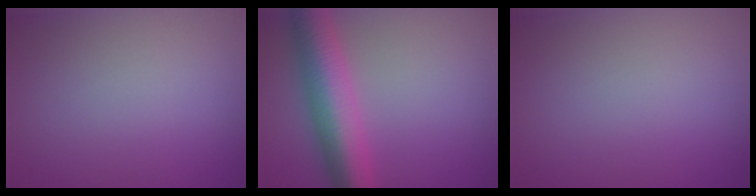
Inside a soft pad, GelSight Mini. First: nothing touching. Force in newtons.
{"total": 7.5, "press": 7.5, "slide": 0.1}
{"total": 0.0}